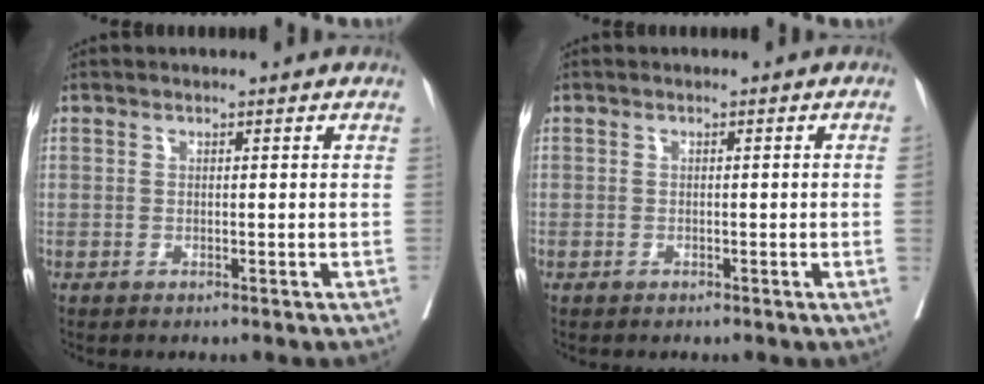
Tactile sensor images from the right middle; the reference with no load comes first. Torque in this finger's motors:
{"motor_torque": [0.38, -0.34, -0.55, -0.21]}